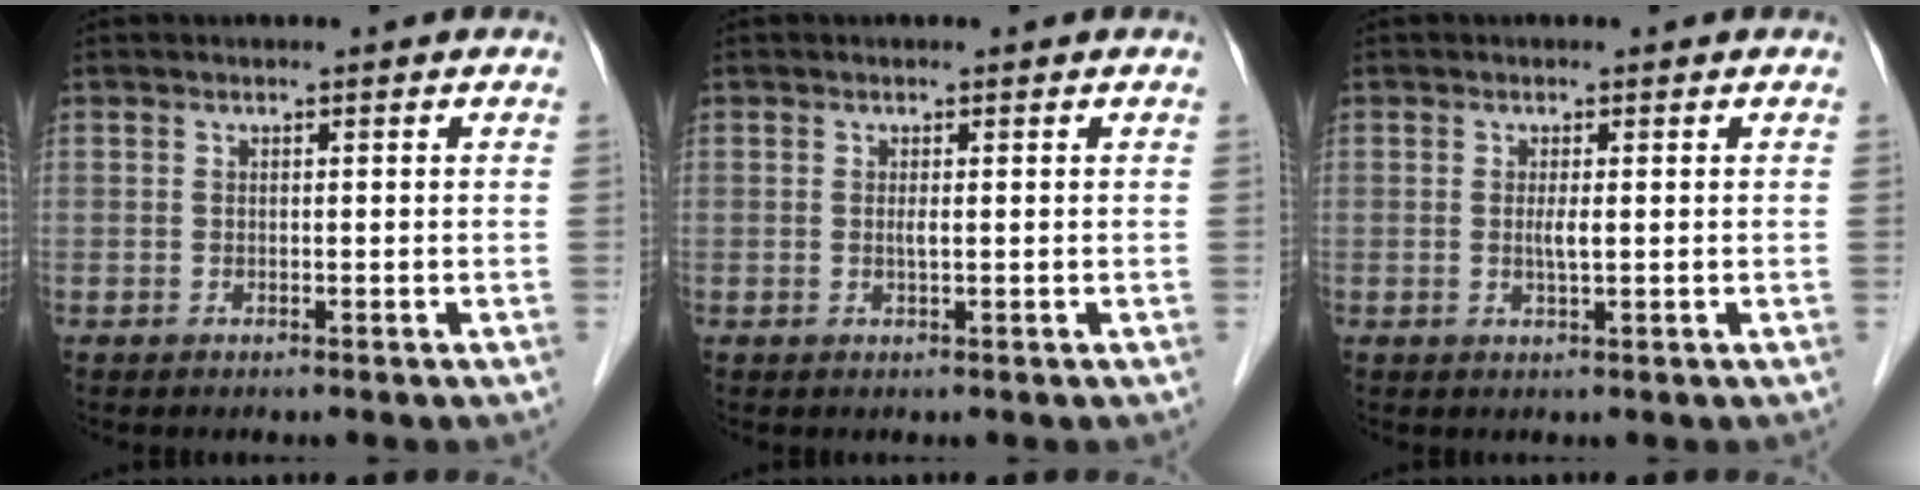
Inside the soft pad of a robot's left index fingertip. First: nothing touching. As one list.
[{"total": 0.7, "force": [0.1, 0.0, 0.7], "torque": [-0.018, -0.001, 0.001]}, {"total": 1.5, "force": [0.1, 0.1, 1.5], "torque": [-0.033, -0.002, 0.003]}]